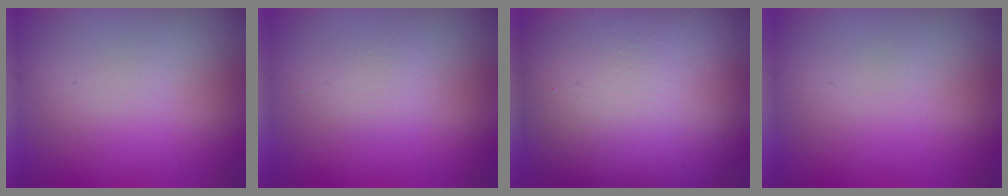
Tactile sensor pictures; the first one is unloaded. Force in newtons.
{"total": 1.1, "press": 1.1, "slide": 0.0}
{"total": 17.5, "press": 17.5, "slide": 0.8}
{"total": 0.0}